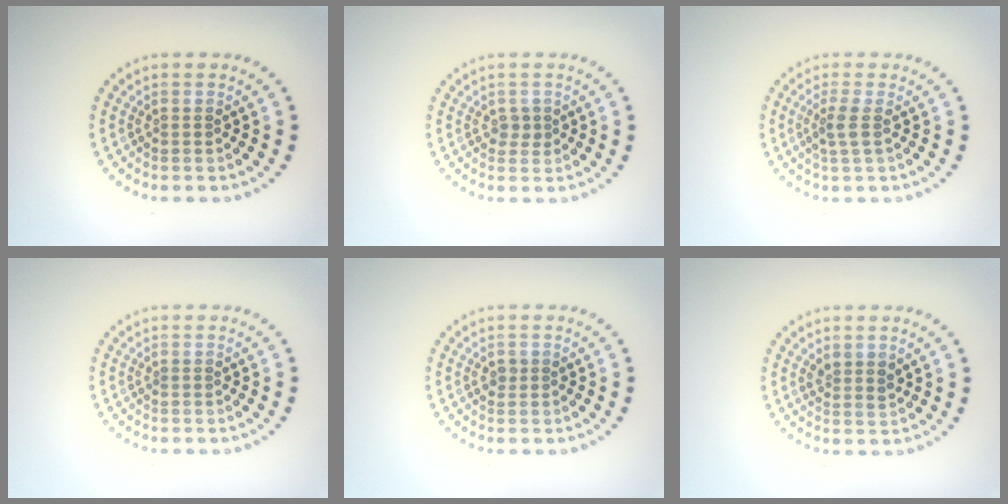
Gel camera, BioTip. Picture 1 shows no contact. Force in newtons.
{"total": 1.1, "press": 1.0, "slide": 0.3}
{"total": 1.6, "press": 1.3, "slide": 1.0}
{"total": 0.0}
{"total": 0.9, "press": 0.9, "slide": 0.0}
{"total": 1.4, "press": 1.3, "slide": 0.7}